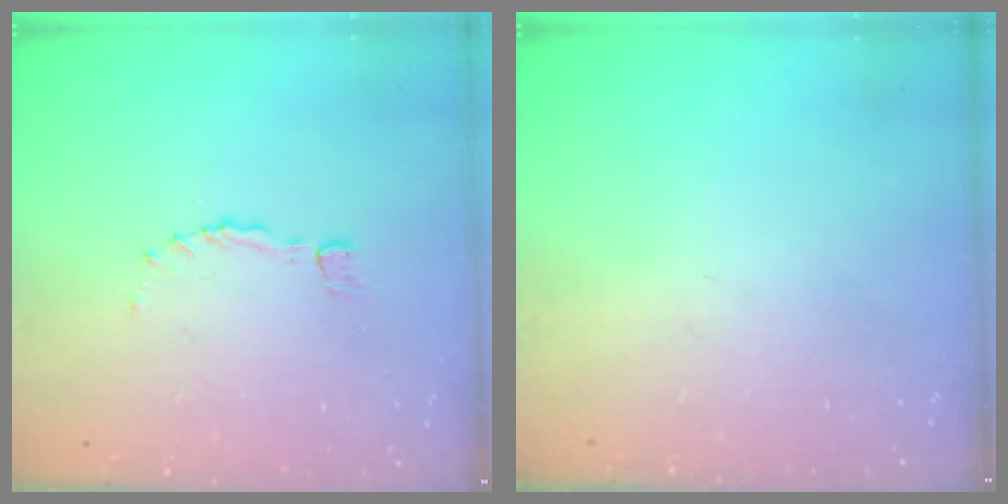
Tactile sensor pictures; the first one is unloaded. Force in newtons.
{"total": 0.0}